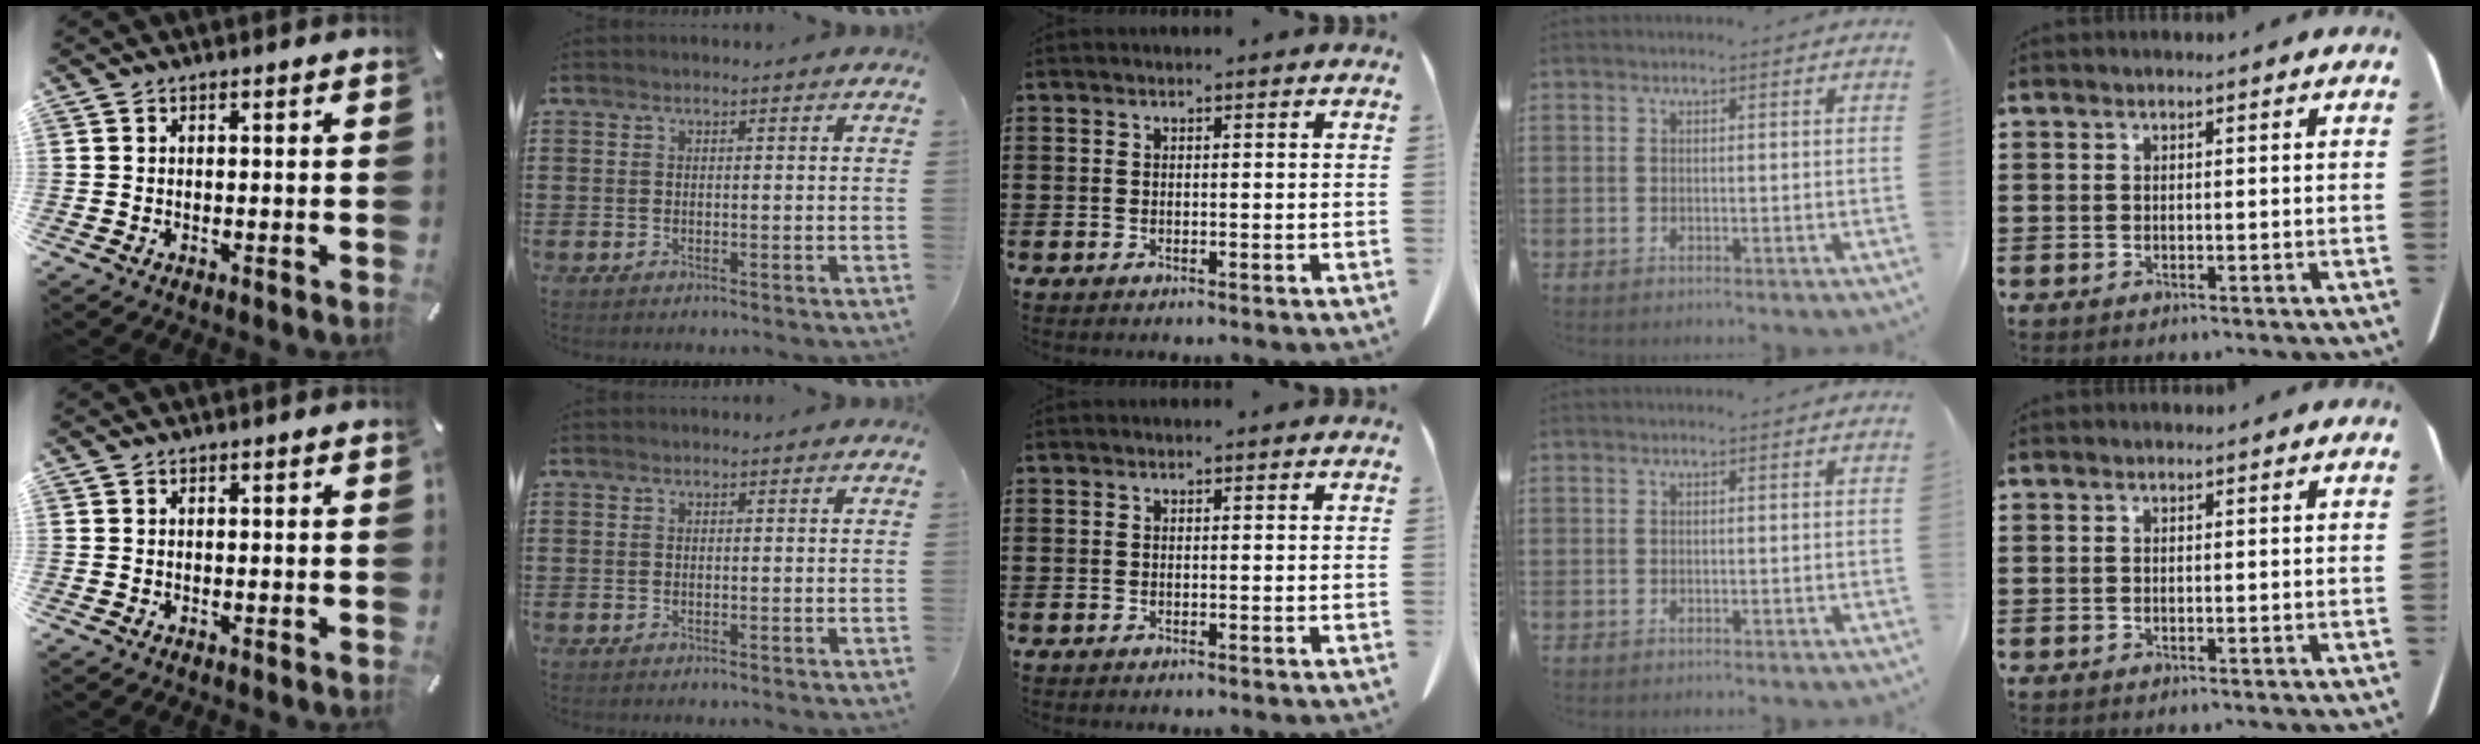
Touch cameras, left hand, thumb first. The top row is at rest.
{}